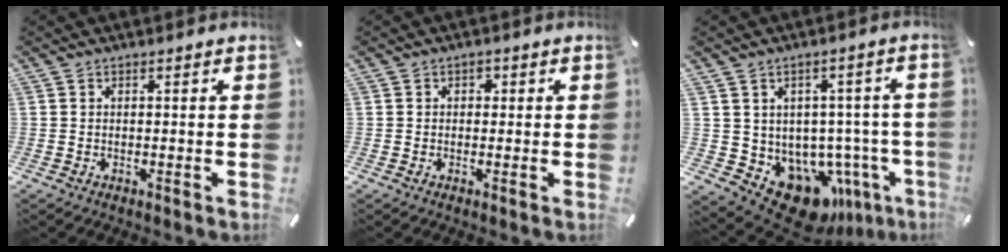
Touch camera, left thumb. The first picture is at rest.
{"total": 1.4, "force": [0.0, 1.3, 0.4], "torque": [-0.001, 0.004, -0.005]}
{"total": 11.6, "force": [-5.9, 7.7, 6.3], "torque": [-0.083, 0.005, -0.087]}